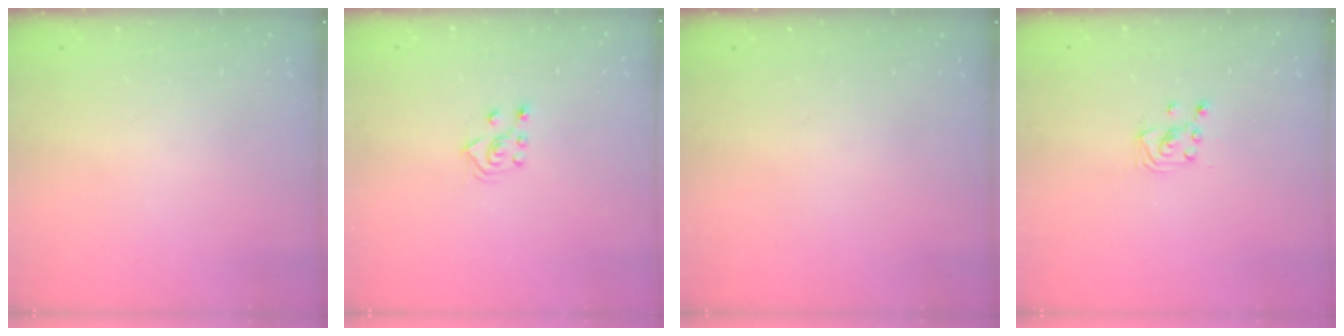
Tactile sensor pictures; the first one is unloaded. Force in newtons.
{"total": 5.7, "press": 5.7, "slide": 0.8}
{"total": 0.0}
{"total": 2.5, "press": 2.5, "slide": 0.2}